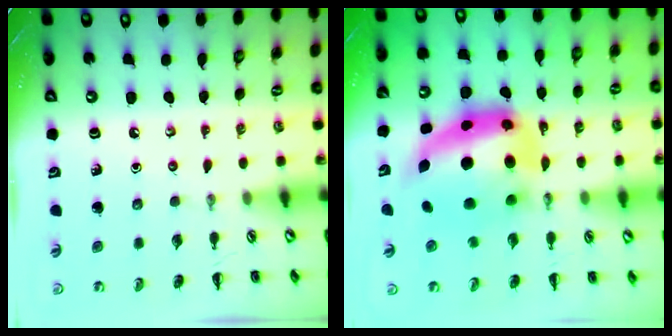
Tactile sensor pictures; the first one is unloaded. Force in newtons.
{"total": 14.2, "press": 13.7, "slide": 3.5}